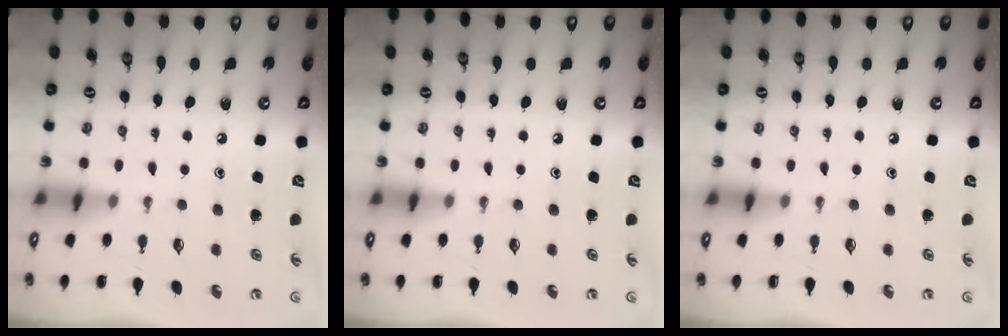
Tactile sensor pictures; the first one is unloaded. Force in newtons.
{"total": 0.0}
{"total": 0.0}